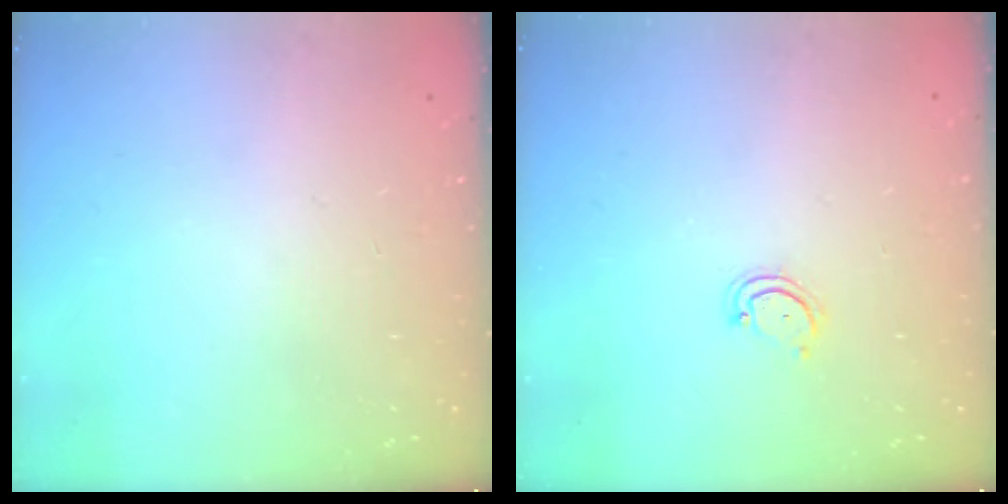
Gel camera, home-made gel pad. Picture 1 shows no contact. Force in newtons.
{"total": 3.8, "press": 3.8, "slide": 0.2}